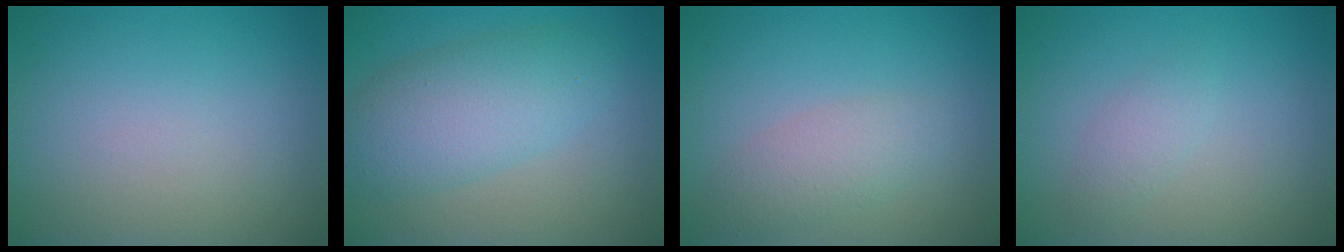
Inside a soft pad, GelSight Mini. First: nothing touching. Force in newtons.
{"total": 5.6, "press": 5.6, "slide": 0.2}
{"total": 2.6, "press": 2.6, "slide": 0.1}
{"total": 1.3, "press": 1.3, "slide": 0.0}